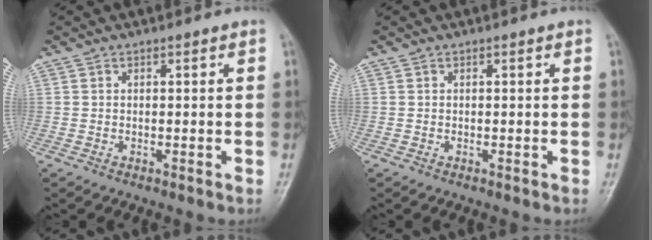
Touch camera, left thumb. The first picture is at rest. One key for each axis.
{"total": 0.0}